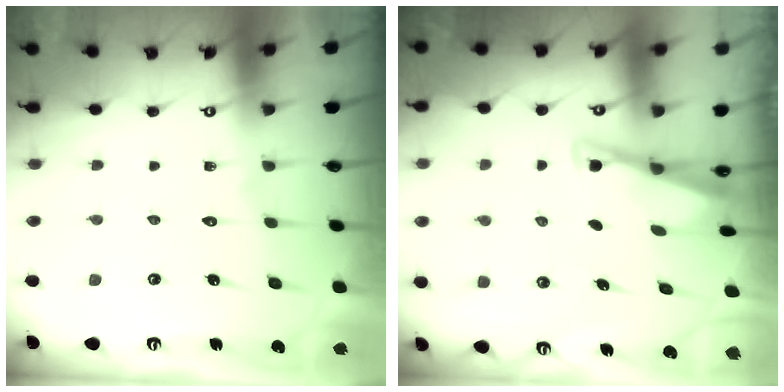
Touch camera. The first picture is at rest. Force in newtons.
{"total": 2.9, "press": 2.9, "slide": 0.3}